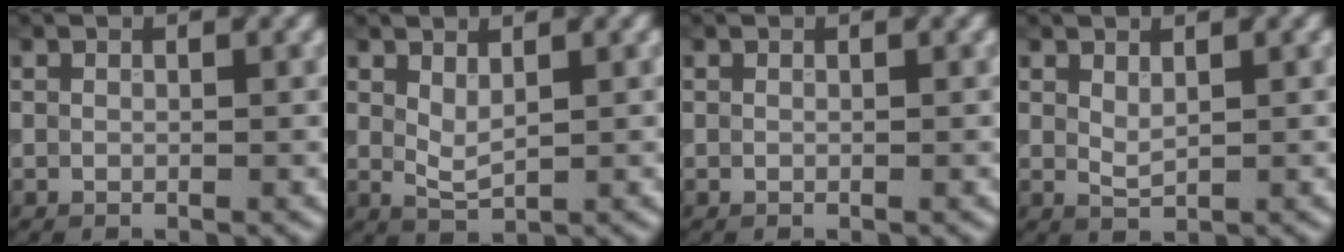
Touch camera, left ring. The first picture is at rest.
{"total": 1.7, "force": [0.8, 0.6, 1.3], "torque": [-0.030, -0.005, 0.022]}
{"total": 0.0}
{"total": 1.2, "force": [0.7, 0.5, 0.9], "torque": [-0.020, -0.002, 0.018]}